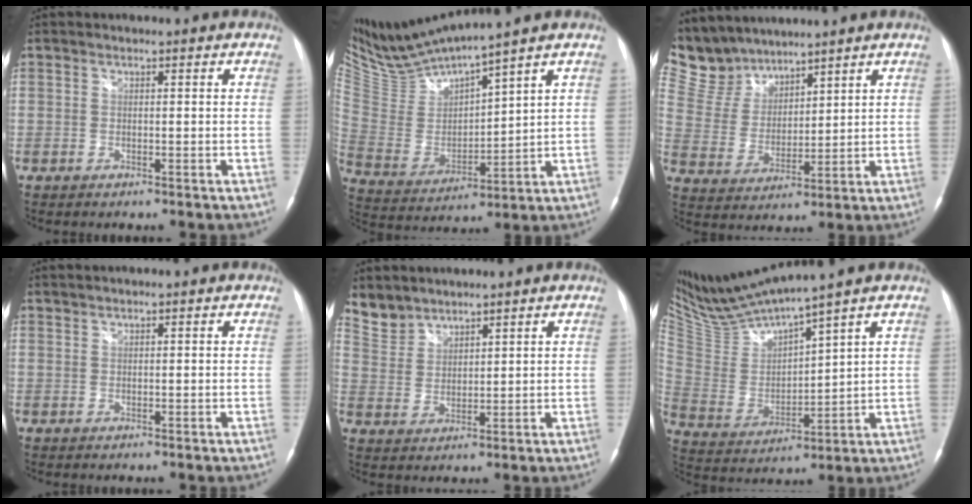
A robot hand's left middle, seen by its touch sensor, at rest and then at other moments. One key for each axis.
{"total": 12.4, "fx": 11.8, "fy": -0.9, "fz": 3.9, "tx": -0.094, "ty": -0.011, "tz": 0.247}
{"total": 9.0, "fx": 8.5, "fy": 2.9, "fz": 0.4, "tx": -0.029, "ty": 0.016, "tz": 0.188}
{"total": 0.7, "fx": 0.6, "fy": -0.1, "fz": 0.1, "tx": -0.005, "ty": 0.007, "tz": 0.017}
{"total": 5.1, "fx": 4.7, "fy": 1.8, "fz": -0.1, "tx": -0.004, "ty": 0.009, "tz": 0.109}
{"total": 12.6, "fx": 11.7, "fy": -1.2, "fz": 4.6, "tx": -0.106, "ty": -0.010, "tz": 0.241}